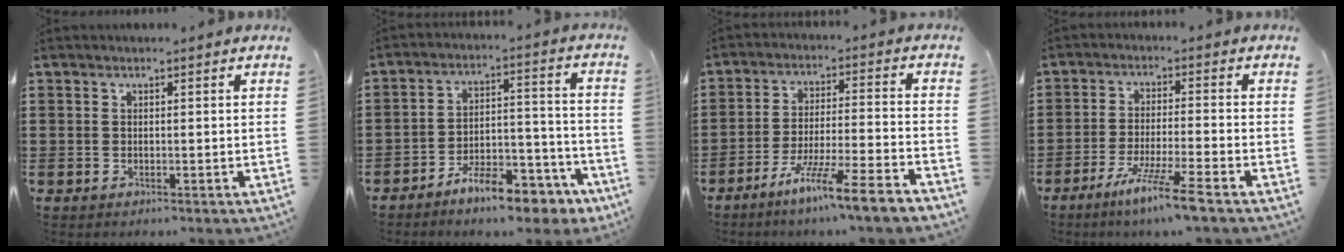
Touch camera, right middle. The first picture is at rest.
{"total": 9.7, "force": [-8.2, 2.6, 4.5], "torque": [-0.060, 0.034, -0.149]}
{"total": 9.0, "force": [-7.3, -0.7, 5.3], "torque": [-0.102, -0.009, -0.143]}
{"total": 7.3, "force": [-5.5, -0.5, 4.8], "torque": [-0.095, -0.016, -0.103]}